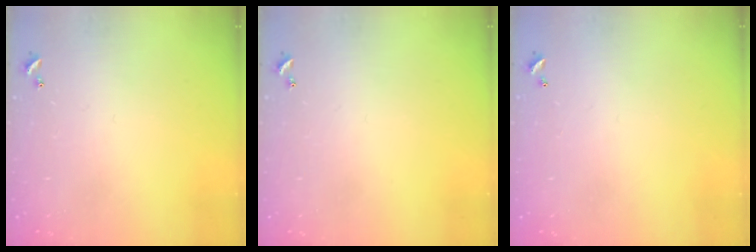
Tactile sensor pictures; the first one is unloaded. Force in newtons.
{"total": 0.0}
{"total": 2.9, "press": 2.9, "slide": 0.1}